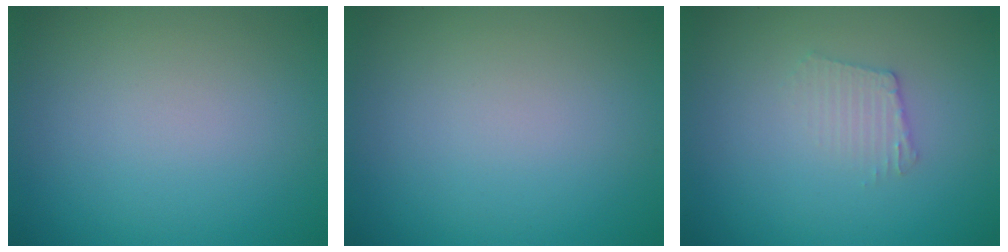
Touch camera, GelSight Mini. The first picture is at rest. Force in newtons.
{"total": 0.0}
{"total": 1.7, "press": 1.7, "slide": 0.2}